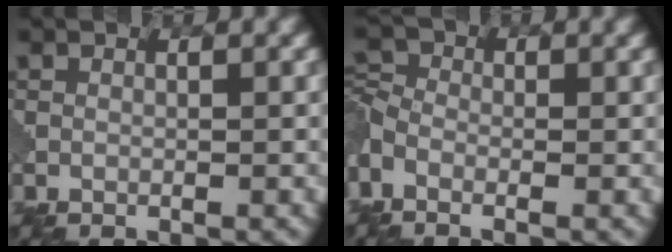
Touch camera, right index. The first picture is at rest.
{"total": 2.2, "force": [-1.2, 1.5, 1.1], "torque": [-0.038, -0.001, -0.031]}